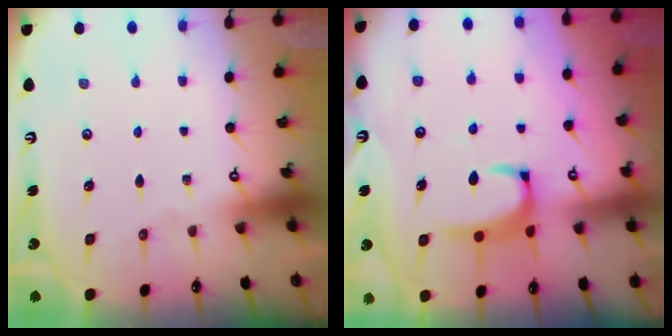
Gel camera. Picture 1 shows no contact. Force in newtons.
{"total": 3.5, "press": 3.4, "slide": 0.7}